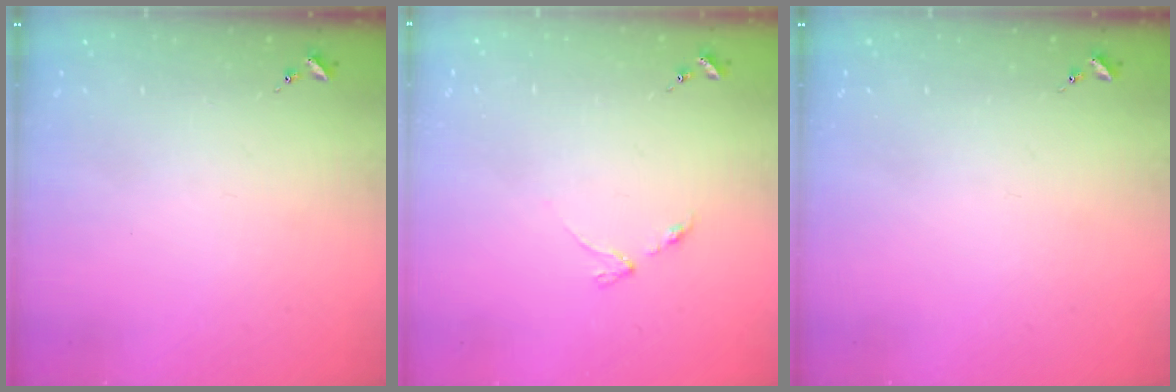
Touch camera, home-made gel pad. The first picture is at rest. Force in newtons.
{"total": 3.2, "press": 3.1, "slide": 0.5}
{"total": 0.0}